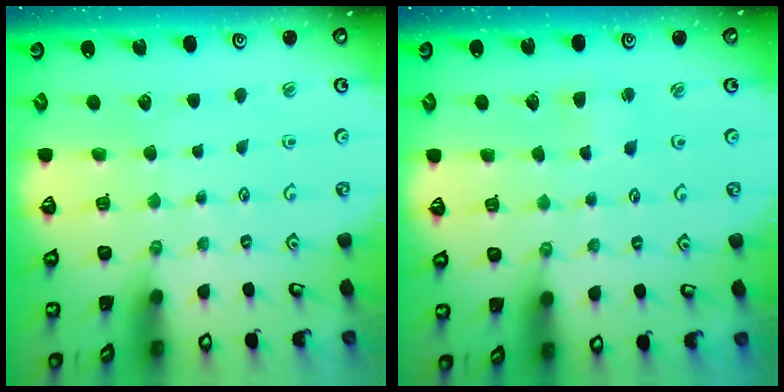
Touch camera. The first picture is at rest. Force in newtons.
{"total": 2.2, "press": 2.2, "slide": 0.2}